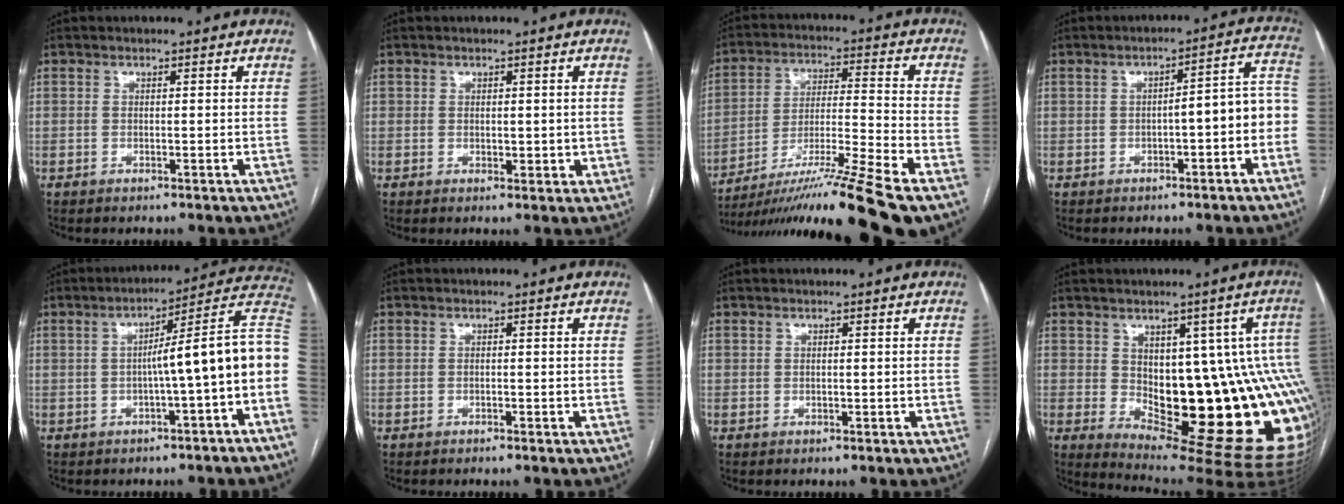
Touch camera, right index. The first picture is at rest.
{"total": 2.2, "force": [0.3, 1.7, 1.4], "torque": [-0.017, -0.001, 0.008]}
{"total": 18.1, "force": [-13.6, -2.0, 11.7], "torque": [-0.192, -0.019, -0.236]}
{"total": 7.6, "force": [-1.6, 1.9, 7.2], "torque": [-0.087, 0.044, -0.019]}
{"total": 12.4, "force": [-1.5, -0.3, 12.3], "torque": [-0.160, 0.034, -0.028]}
{"total": 0.0}
{"total": 0.0}
{"total": 22.4, "force": [-2.0, 7.2, 21.1], "torque": [-0.171, 0.011, -0.004]}